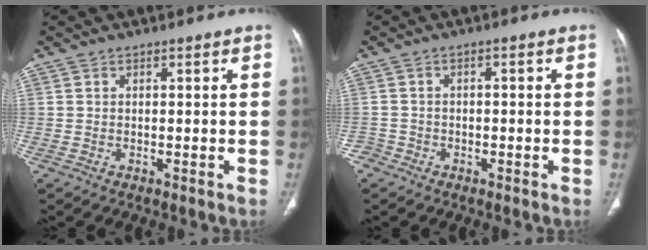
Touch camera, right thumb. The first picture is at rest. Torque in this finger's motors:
{"motor_torque": [0.12, -0.11, -0.15, 0.02, 0.03]}